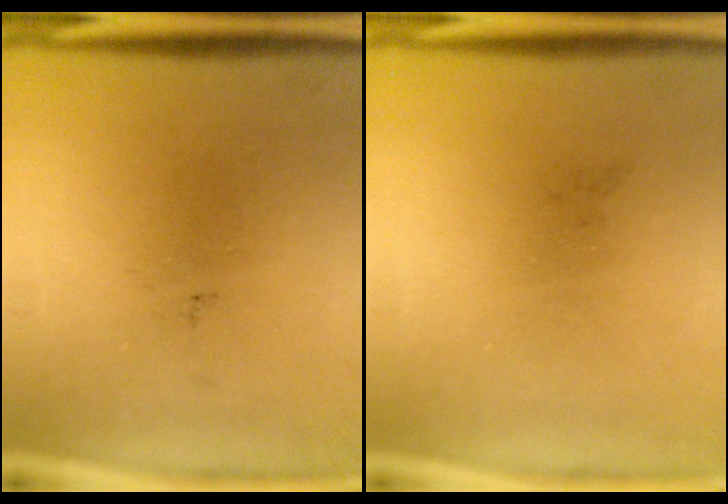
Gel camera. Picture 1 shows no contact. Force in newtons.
{"total": 0.0}